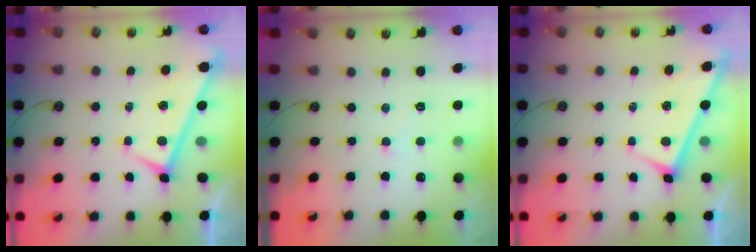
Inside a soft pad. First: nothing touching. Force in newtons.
{"total": 1.8, "press": 1.7, "slide": 0.5}
{"total": 3.1, "press": 3.1, "slide": 0.2}